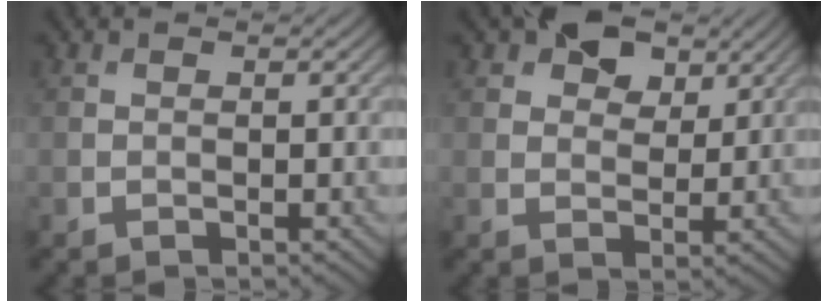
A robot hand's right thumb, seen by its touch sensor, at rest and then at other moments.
{"total": 5.8, "force": [3.4, 3.6, 3.1], "torque": [-0.049, 0.002, 0.053]}